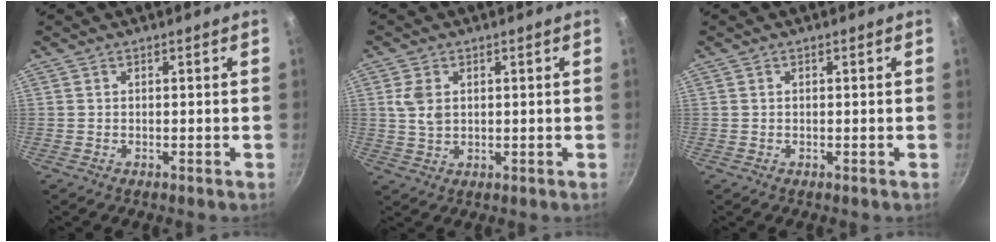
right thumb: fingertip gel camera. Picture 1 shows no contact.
{"total": 4.5, "force": [1.1, 3.1, 3.1], "torque": [-0.056, -0.002, 0.022]}
{"total": 0.0}